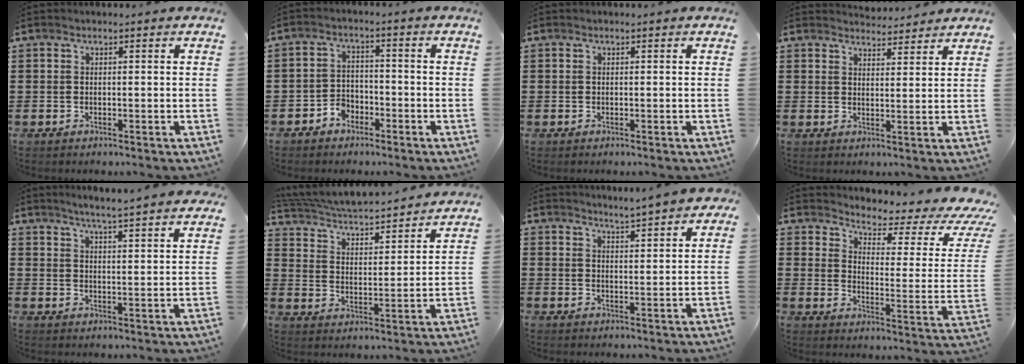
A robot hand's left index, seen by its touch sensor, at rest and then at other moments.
{"total": 3.1, "force": [-2.6, 1.7, 0.5], "torque": [-0.016, 0.006, -0.054]}
{"total": 0.0}
{"total": 3.3, "force": [3.2, 0.5, 0.1], "torque": [-0.004, -0.017, 0.059]}
{"total": 4.4, "force": [4.1, -0.9, 1.2], "torque": [-0.038, -0.026, 0.069]}
{"total": 4.1, "force": [4.0, 0.1, 1.0], "torque": [-0.041, -0.036, 0.059]}
{"total": 2.6, "force": [2.5, -0.2, 0.5], "torque": [-0.020, -0.004, 0.046]}
{"total": 3.8, "force": [2.9, 1.1, 2.2], "torque": [-0.047, -0.035, 0.039]}